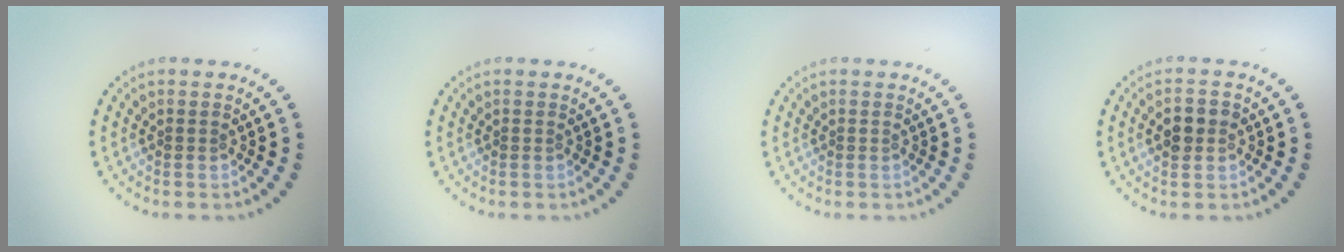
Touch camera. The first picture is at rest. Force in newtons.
{"total": 0.0}
{"total": 0.0}
{"total": 2.4, "press": 2.4, "slide": 0.2}